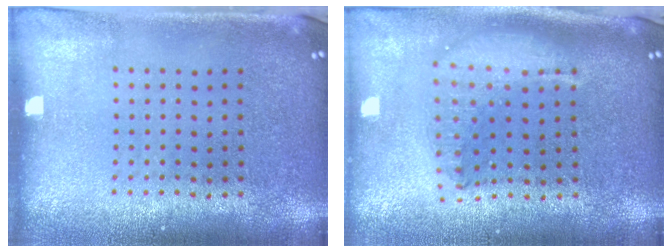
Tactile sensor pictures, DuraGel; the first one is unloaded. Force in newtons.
{"total": 1.9, "press": 1.6, "slide": 1.1}